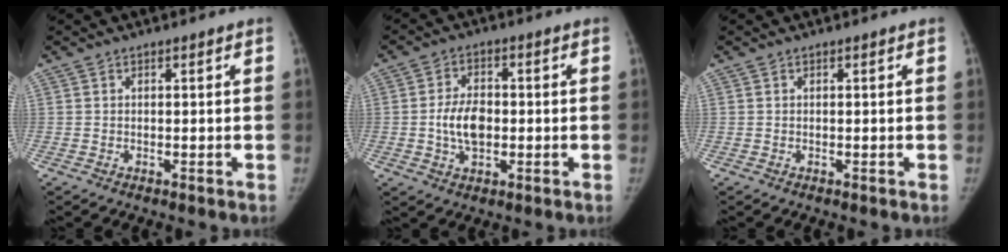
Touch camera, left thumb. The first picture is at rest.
{"total": 7.2, "force": [-0.8, 4.6, 5.5], "torque": [-0.087, 0.008, -0.016]}
{"total": 0.0}